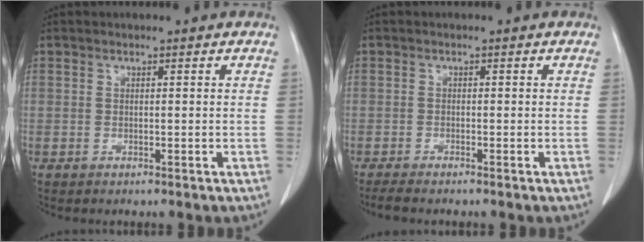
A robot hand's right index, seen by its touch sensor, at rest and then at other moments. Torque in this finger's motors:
{"motor_torque": [0.00, 0.00, 0.05, 0.02]}